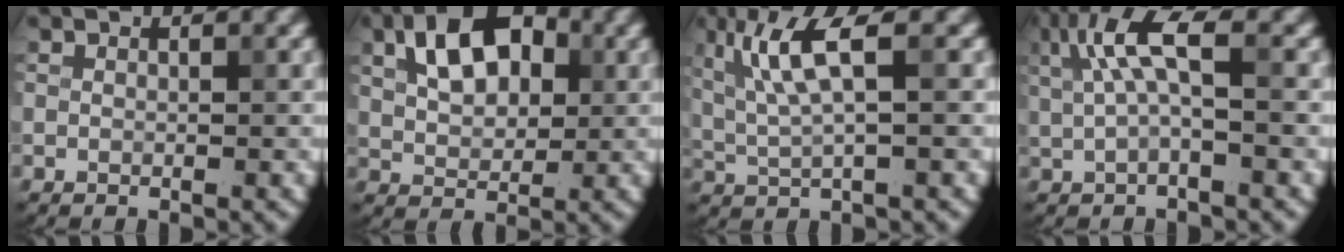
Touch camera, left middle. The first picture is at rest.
{"total": 6.7, "force": [2.2, 4.1, 4.8], "torque": [-0.086, 0.014, 0.031]}
{"total": 5.0, "force": [1.5, 1.0, 4.6], "torque": [-0.100, 0.002, 0.033]}
{"total": 4.6, "force": [1.1, 1.3, 4.3], "torque": [-0.087, 0.006, 0.017]}